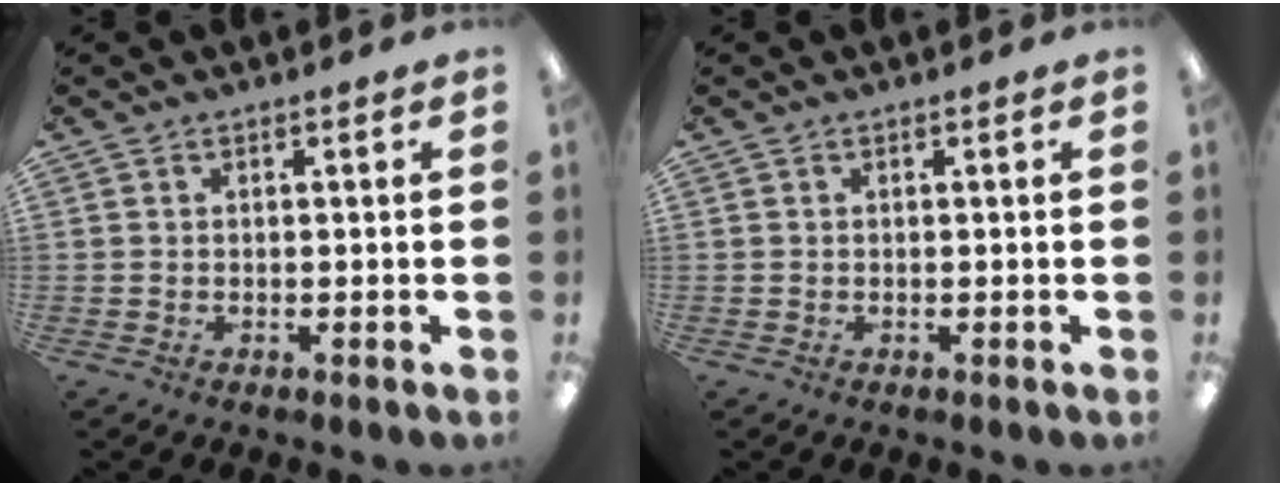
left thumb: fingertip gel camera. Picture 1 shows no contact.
{"total": 0.0}